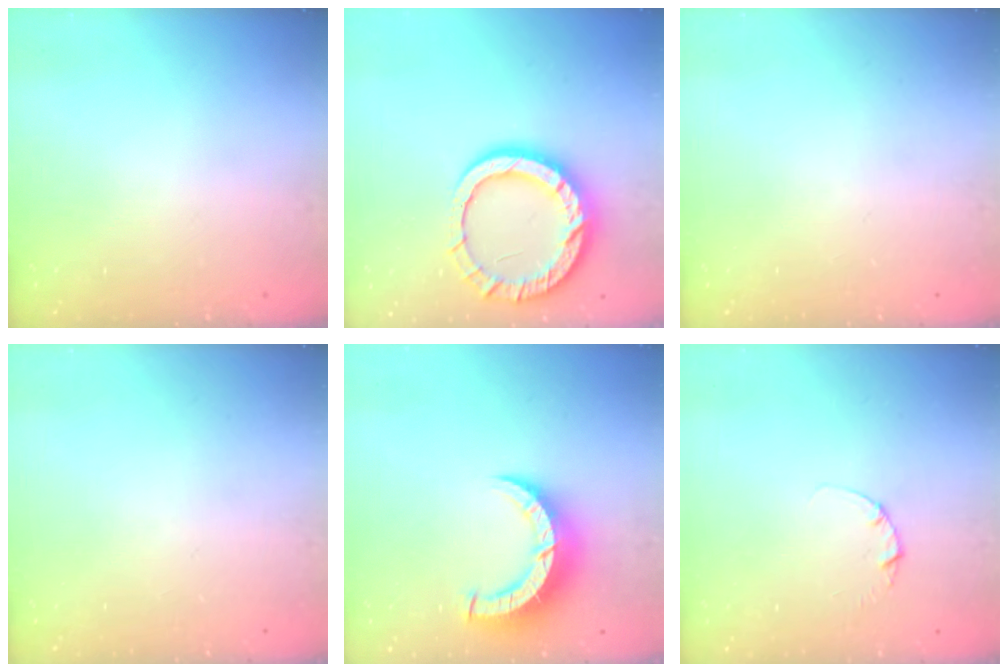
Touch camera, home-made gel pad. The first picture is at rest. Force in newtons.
{"total": 15.0, "press": 14.9, "slide": 1.3}
{"total": 0.0}
{"total": 0.0}
{"total": 8.8, "press": 8.8, "slide": 1.1}
{"total": 1.3, "press": 1.3, "slide": 0.2}